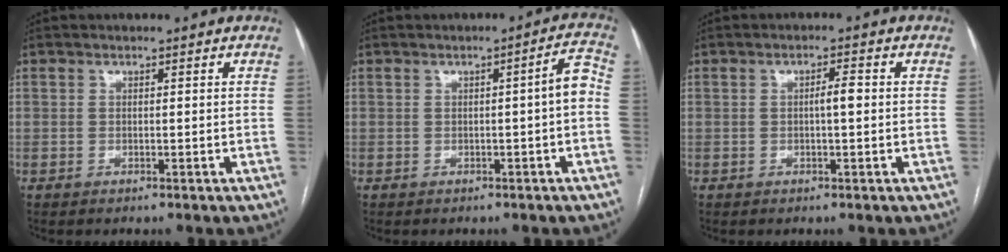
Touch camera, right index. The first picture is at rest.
{"total": 3.6, "force": [-0.4, 0.1, 3.6], "torque": [-0.045, 0.011, -0.004]}
{"total": 2.3, "force": [0.0, 0.3, 2.3], "torque": [-0.040, 0.003, 0.000]}